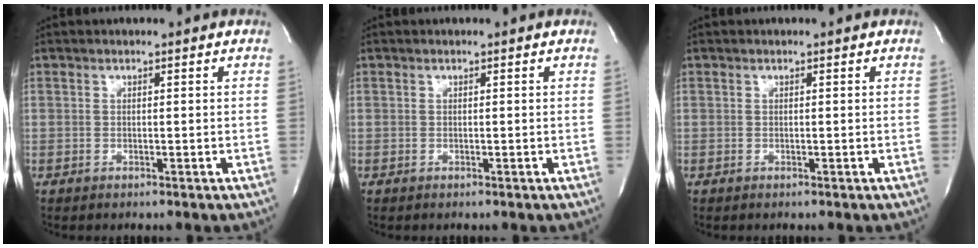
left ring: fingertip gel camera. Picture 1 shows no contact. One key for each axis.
{"total": 0.0}
{"total": 0.0}